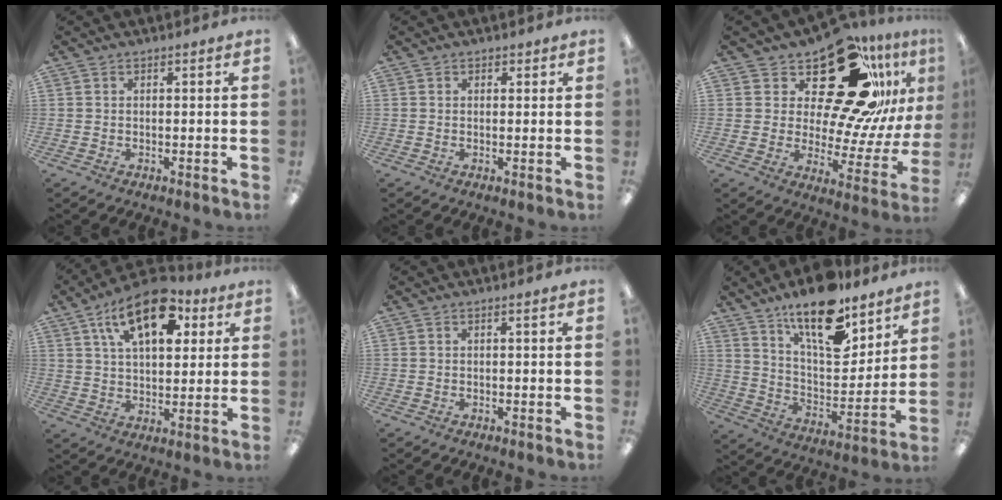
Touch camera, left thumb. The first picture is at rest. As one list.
[{"total": 1.3, "force": [0.7, 1.1, 0.2], "torque": [0.003, 0.000, 0.011]}, {"total": 26.2, "force": [16.2, 11.2, 17.2], "torque": [-0.248, -0.107, 0.273]}, {"total": 17.7, "force": [8.9, 9.0, 12.3], "torque": [-0.181, -0.027, 0.151]}, {"total": 0.0}, {"total": 18.1, "force": [13.4, 6.9, 10.0], "torque": [-0.166, -0.083, 0.230]}]